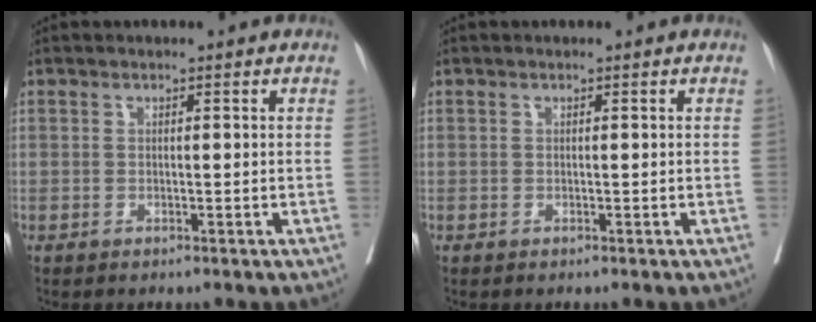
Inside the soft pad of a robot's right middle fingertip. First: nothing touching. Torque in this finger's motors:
{"motor_torque": [-0.09, -0.03, 0.00, -0.01]}